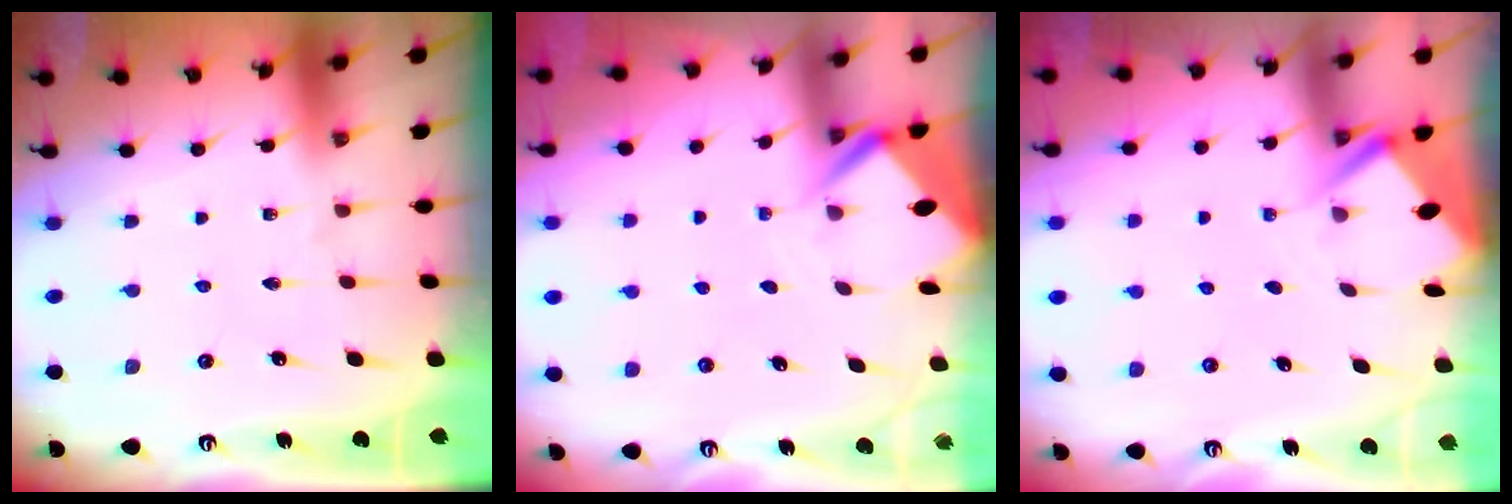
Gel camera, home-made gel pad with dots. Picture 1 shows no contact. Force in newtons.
{"total": 3.8, "press": 3.8, "slide": 0.3}
{"total": 3.0, "press": 3.0, "slide": 0.4}